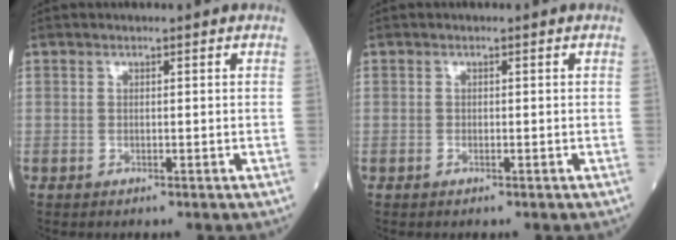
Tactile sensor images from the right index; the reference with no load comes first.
{"total": 0.0}